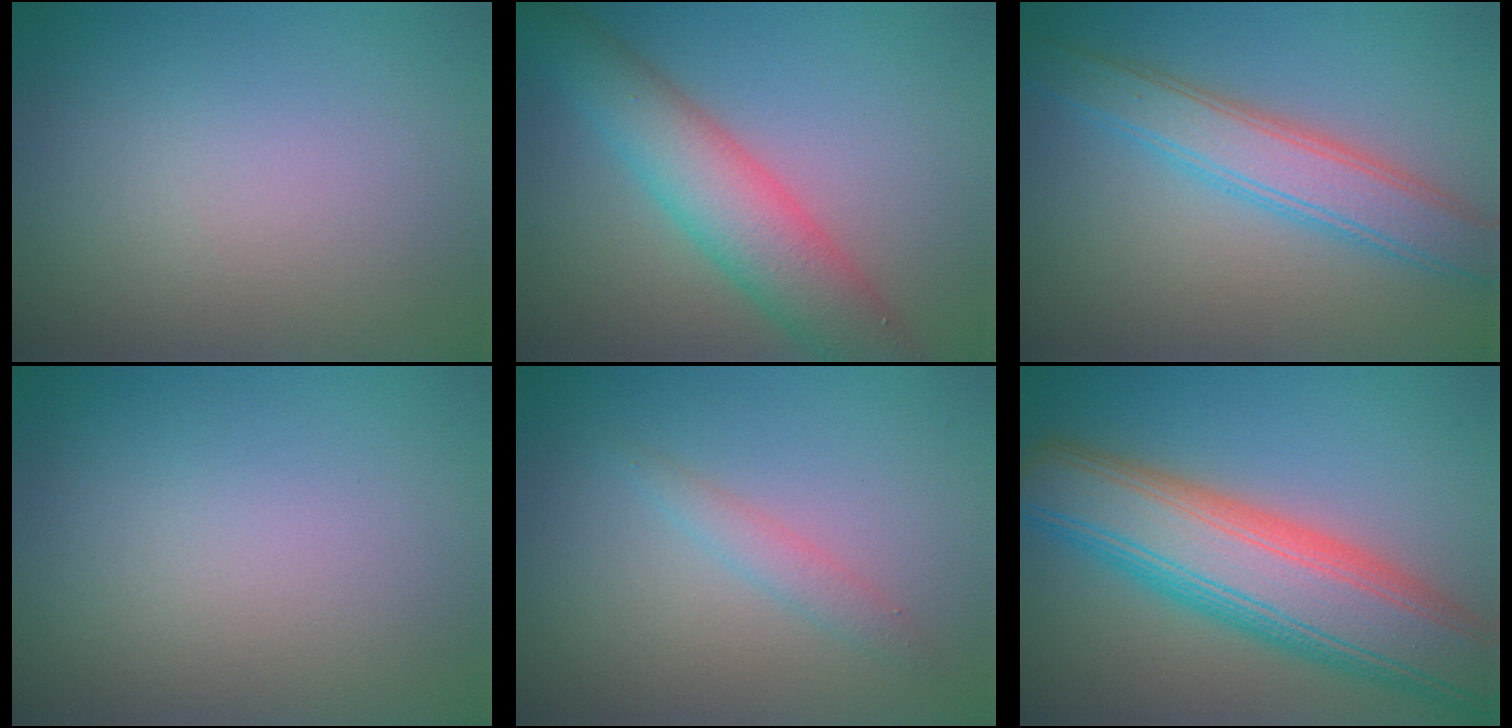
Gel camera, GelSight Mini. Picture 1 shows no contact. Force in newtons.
{"total": 6.3, "press": 6.3, "slide": 0.4}
{"total": 4.2, "press": 4.2, "slide": 0.5}
{"total": 0.0}
{"total": 1.4, "press": 1.4, "slide": 0.1}
{"total": 10.5, "press": 10.5, "slide": 0.4}